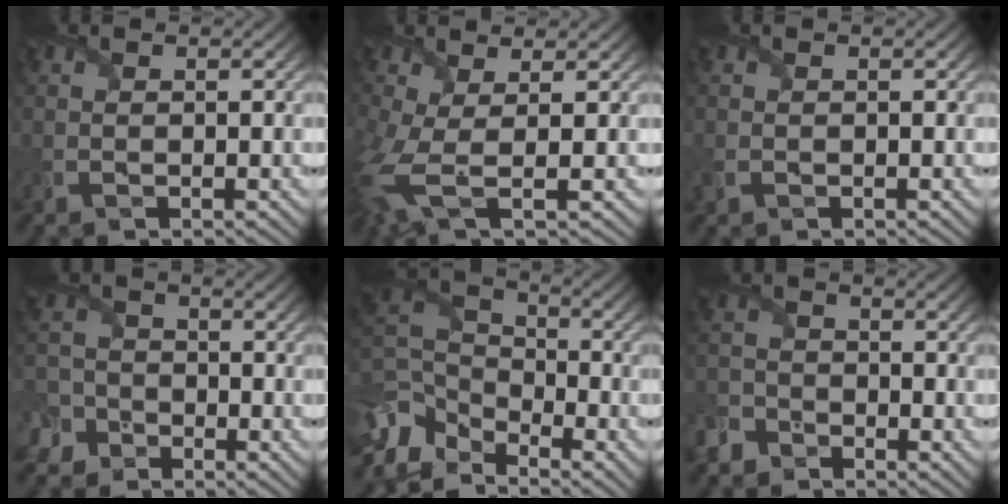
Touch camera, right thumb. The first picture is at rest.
{"total": 6.1, "force": [-0.5, 2.5, 5.5], "torque": [-0.150, -0.015, -0.013]}
{"total": 1.2, "force": [-0.4, 1.0, 0.5], "torque": [-0.018, -0.006, -0.010]}
{"total": 5.8, "force": [-3.7, 4.2, 1.2], "torque": [-0.018, -0.012, -0.087]}
{"total": 9.7, "force": [-6.6, 5.1, 4.9], "torque": [-0.134, -0.013, -0.143]}
{"total": 3.7, "force": [-3.1, 2.0, 0.4], "torque": [-0.011, 0.001, -0.076]}